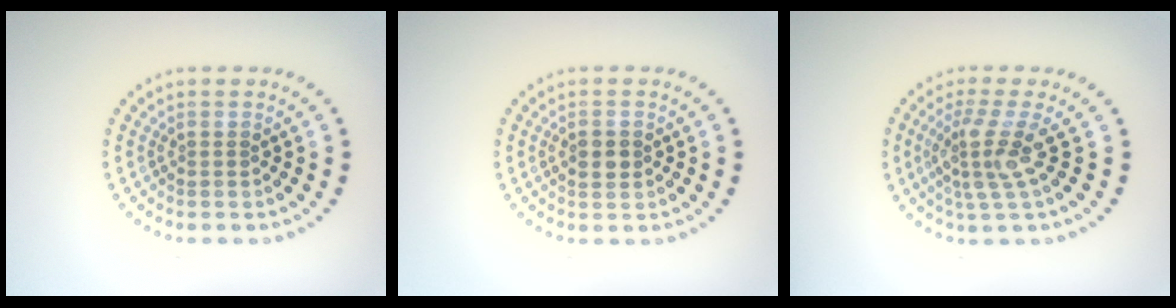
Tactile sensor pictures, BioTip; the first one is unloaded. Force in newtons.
{"total": 2.0, "press": 1.9, "slide": 0.1}
{"total": 3.5, "press": 2.5, "slide": 2.4}